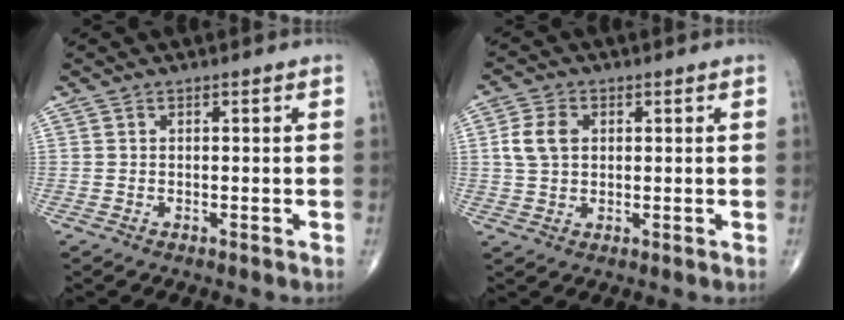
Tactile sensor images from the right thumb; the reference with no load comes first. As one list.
[{"total": 5.8, "force": [1.1, 4.1, 3.9], "torque": [-0.075, 0.003, 0.020]}]